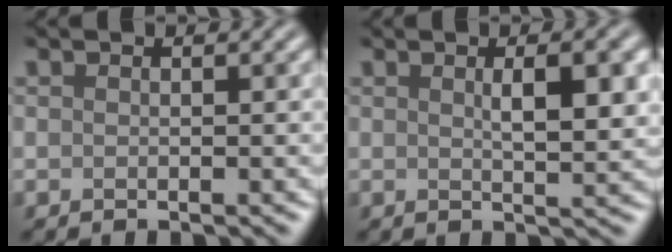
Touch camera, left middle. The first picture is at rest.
{"total": 4.2, "force": [1.0, 1.1, 3.9], "torque": [-0.055, 0.003, 0.016]}